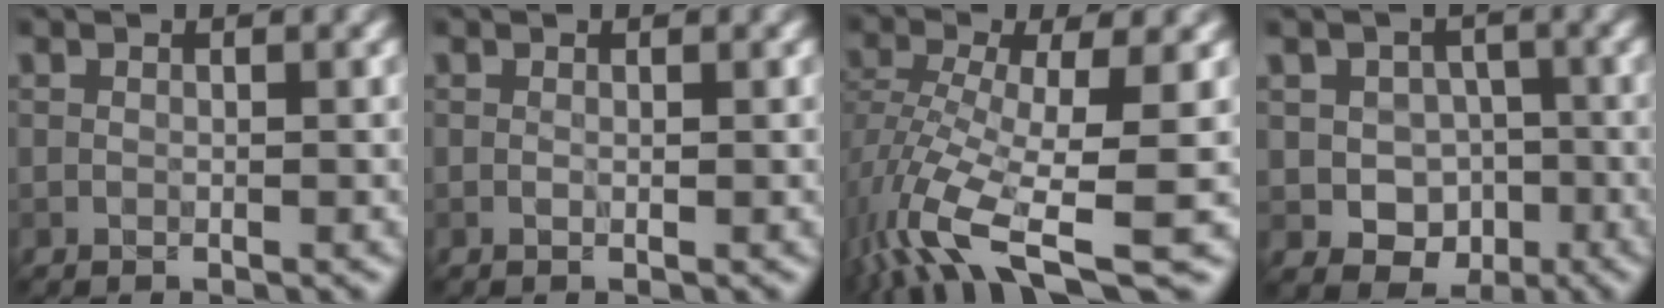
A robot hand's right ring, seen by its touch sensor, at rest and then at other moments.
{"total": 0.0}
{"total": 10.2, "force": [-4.3, 3.1, 8.8], "torque": [-0.182, -0.009, -0.083]}
{"total": 5.3, "force": [-0.9, 4.8, 2.2], "torque": [-0.013, 0.003, -0.032]}